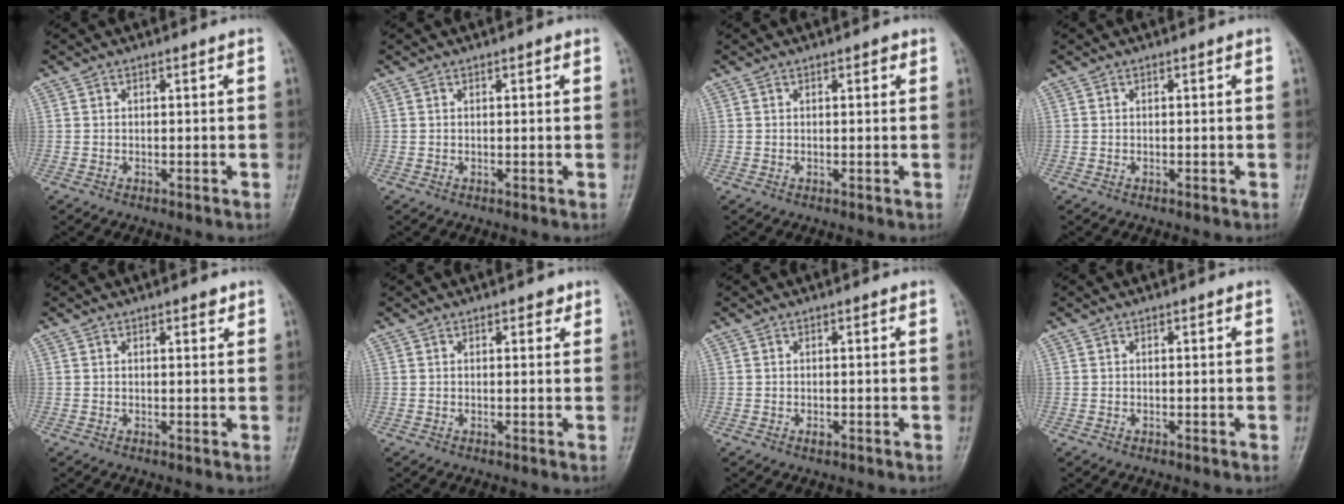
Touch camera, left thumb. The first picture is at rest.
{"total": 0.7, "force": [0.4, 0.3, 0.6], "torque": [-0.007, 0.000, 0.004]}
{"total": 1.2, "force": [0.6, 0.6, 0.9], "torque": [-0.006, 0.000, 0.006]}
{"total": 0.0}
{"total": 1.8, "force": [1.2, 0.7, 1.2], "torque": [-0.008, -0.005, 0.014]}
{"total": 1.7, "force": [1.1, 0.9, 1.0], "torque": [-0.001, -0.003, 0.010]}
{"total": 0.9, "force": [-0.2, 0.6, 0.7], "torque": [-0.007, -0.001, -0.002]}
{"total": 0.0}